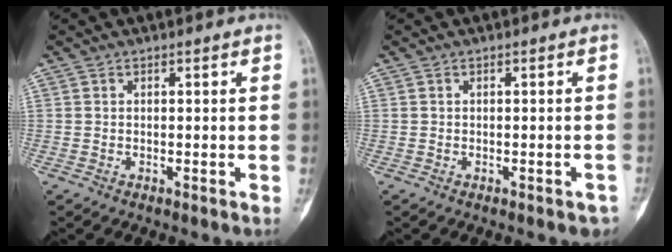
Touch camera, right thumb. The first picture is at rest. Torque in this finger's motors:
{"motor_torque": [0.57, 0.09, -0.21, -0.11, 0.06]}